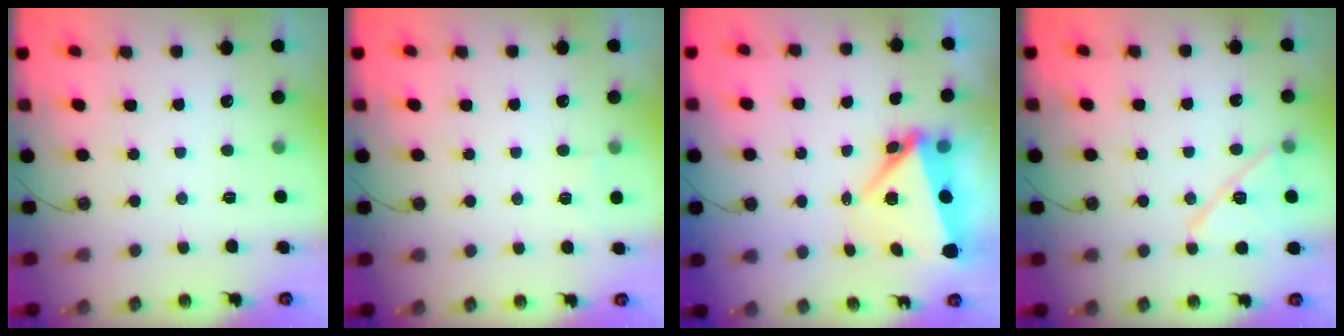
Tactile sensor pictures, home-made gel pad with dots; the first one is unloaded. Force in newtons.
{"total": 2.7, "press": 2.3, "slide": 1.5}
{"total": 6.3, "press": 6.1, "slide": 1.7}
{"total": 12.5, "press": 12.4, "slide": 0.7}